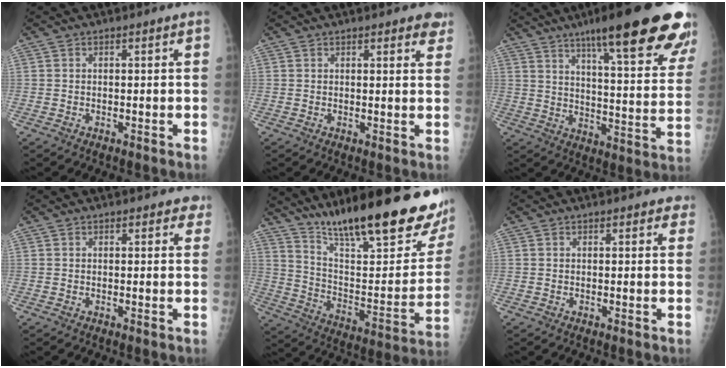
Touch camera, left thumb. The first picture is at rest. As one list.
[{"total": 4.1, "force": [3.1, 1.5, 2.3], "torque": [0.000, -0.008, 0.031]}, {"total": 27.3, "force": [18.1, 4.4, 19.9], "torque": [-0.251, -0.058, 0.247]}, {"total": 2.2, "force": [1.5, 1.2, 1.0], "torque": [0.013, -0.003, 0.010]}, {"total": 30.8, "force": [22.3, 6.3, 20.4], "torque": [-0.281, -0.100, 0.336]}, {"total": 1.9, "force": [1.4, 1.0, 0.9], "torque": [0.008, -0.002, 0.009]}]